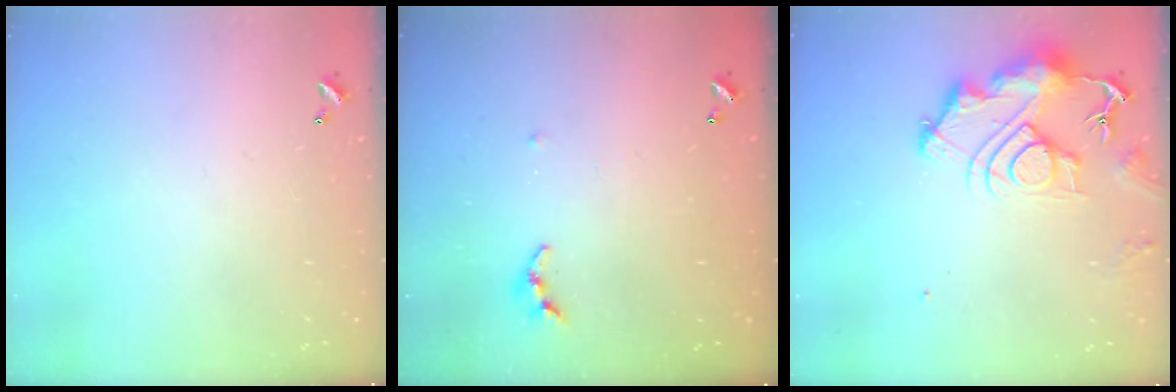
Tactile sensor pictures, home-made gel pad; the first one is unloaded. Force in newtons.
{"total": 4.3, "press": 4.3, "slide": 0.4}
{"total": 12.2, "press": 12.1, "slide": 1.4}